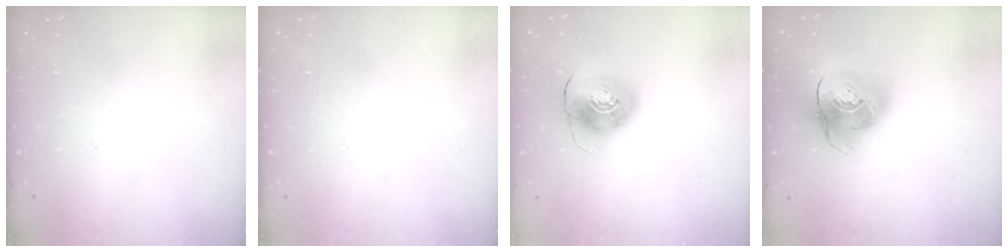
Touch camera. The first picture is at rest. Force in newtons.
{"total": 0.0}
{"total": 9.3, "press": 9.3, "slide": 1.1}
{"total": 14.0, "press": 13.8, "slide": 2.4}